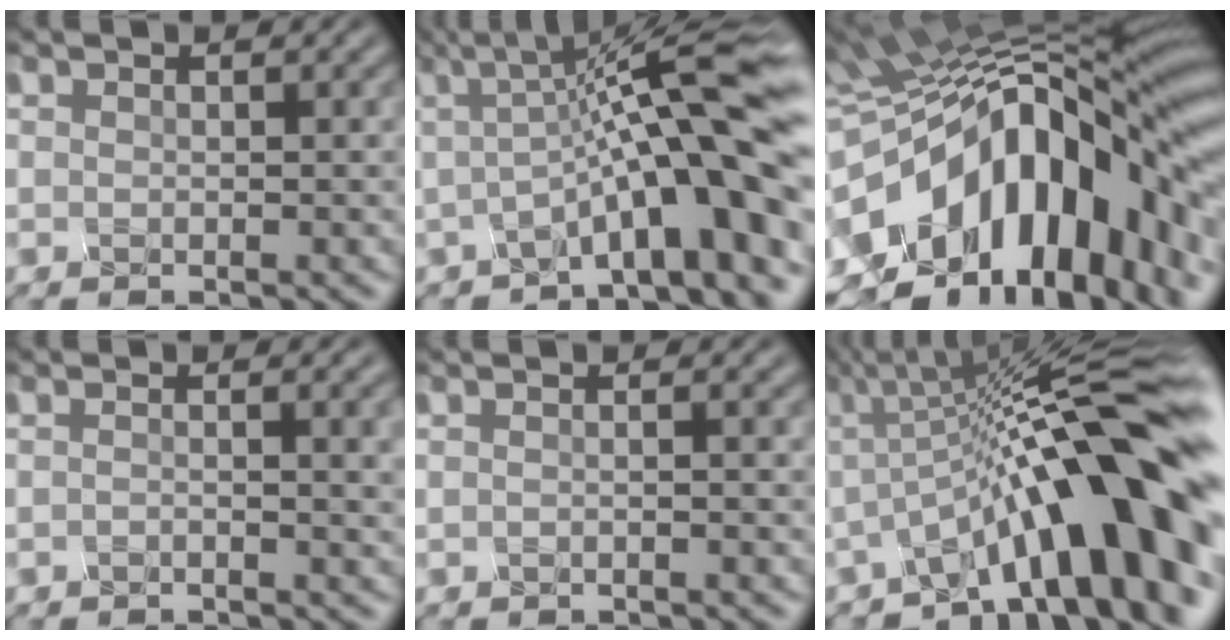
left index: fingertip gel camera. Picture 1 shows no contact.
{"total": 11.1, "force": [-0.9, 1.9, 10.9], "torque": [-0.139, 0.027, -0.026]}
{"total": 19.3, "force": [-3.1, 10.1, 16.1], "torque": [-0.264, -0.002, -0.063]}
{"total": 4.7, "force": [0.5, 2.1, 4.2], "torque": [-0.031, 0.022, -0.024]}
{"total": 2.5, "force": [0.7, 1.4, 1.9], "torque": [-0.016, 0.015, -0.014]}
{"total": 14.5, "force": [-3.2, 3.7, 13.7], "torque": [-0.165, 0.025, -0.064]}